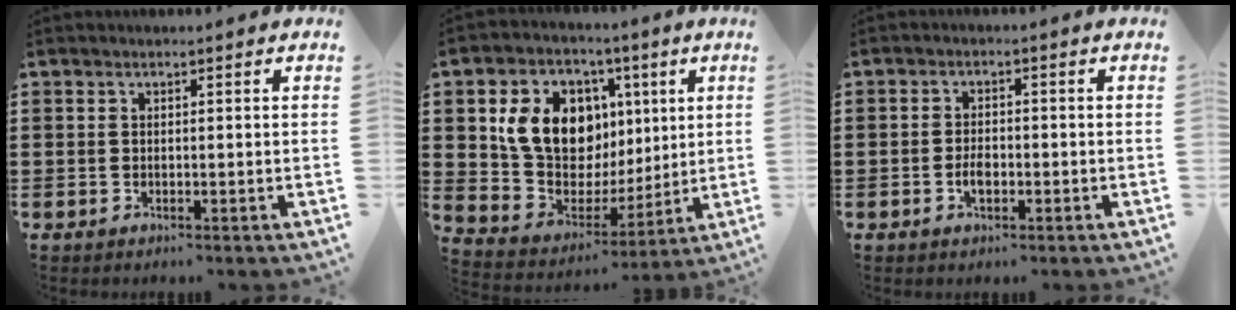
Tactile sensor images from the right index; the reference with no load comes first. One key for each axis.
{"total": 13.1, "fx": 4.3, "fy": 10.2, "fz": 7.1, "tx": -0.160, "ty": 0.004, "tz": 0.088}
{"total": 2.6, "fx": -0.9, "fy": 1.3, "fz": 2.0, "tx": -0.048, "ty": 0.001, "tz": -0.019}